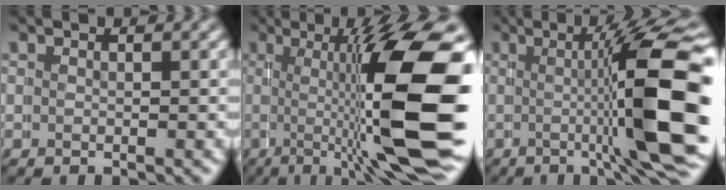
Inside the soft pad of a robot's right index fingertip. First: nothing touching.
{"total": 13.3, "force": [0.6, 3.3, 12.9], "torque": [-0.164, 0.012, 0.003]}
{"total": 11.4, "force": [0.1, 1.9, 11.2], "torque": [-0.163, 0.012, -0.006]}